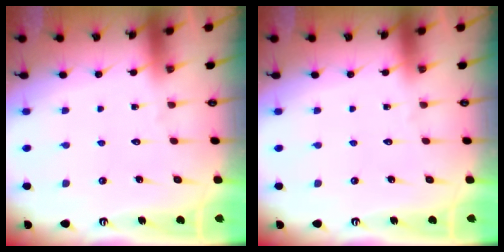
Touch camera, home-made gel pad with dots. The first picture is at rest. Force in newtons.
{"total": 0.0}